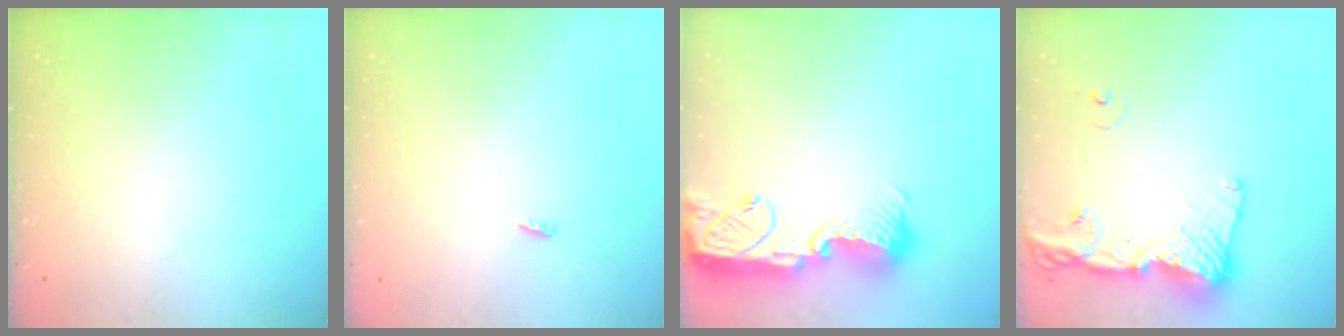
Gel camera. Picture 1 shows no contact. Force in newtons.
{"total": 2.8, "press": 2.7, "slide": 0.8}
{"total": 14.9, "press": 14.9, "slide": 1.0}
{"total": 16.5, "press": 16.4, "slide": 2.1}